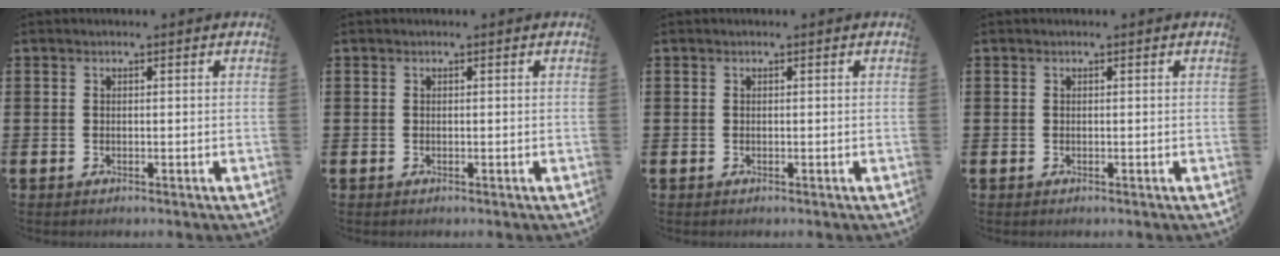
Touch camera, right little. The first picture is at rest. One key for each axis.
{"total": 0.0}
{"total": 0.0}
{"total": 0.0}